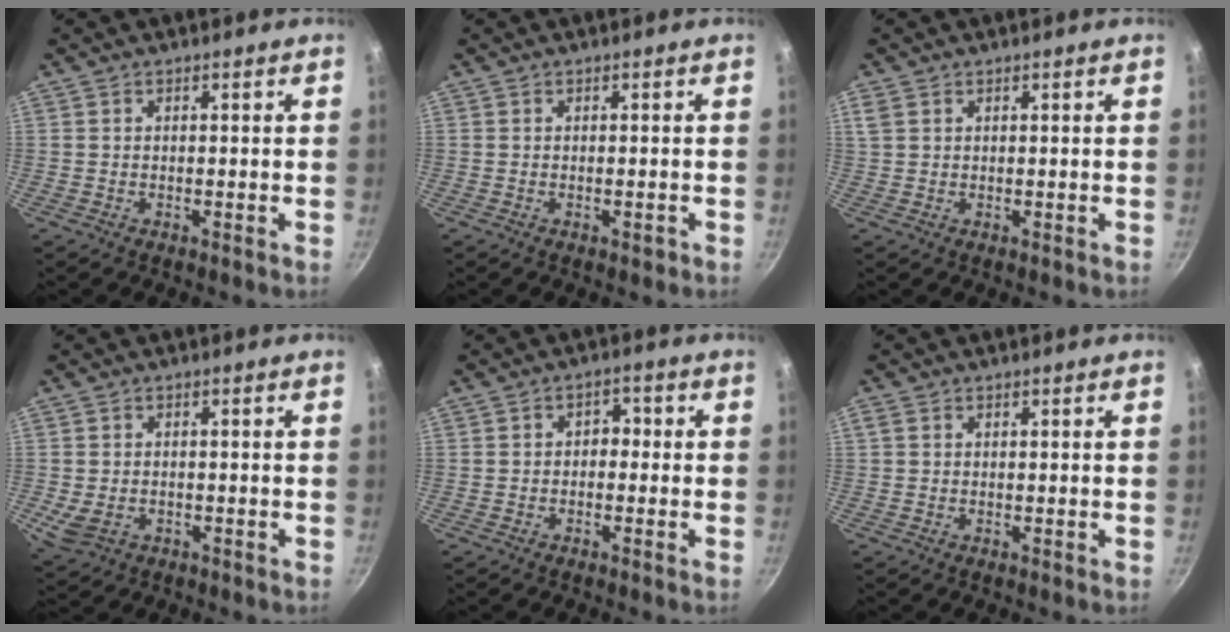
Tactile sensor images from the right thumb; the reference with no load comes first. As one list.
[{"total": 1.0, "force": [-0.4, 0.5, 0.8], "torque": [-0.008, 0.002, -0.005]}, {"total": 2.3, "force": [1.1, 1.6, 1.3], "torque": [-0.027, 0.003, 0.027]}, {"total": 4.6, "force": [-1.1, 3.4, 2.8], "torque": [-0.056, -0.005, -0.012]}, {"total": 2.5, "force": [-0.5, 1.9, 1.5], "torque": [-0.003, 0.011, -0.014]}, {"total": 0.9, "force": [0.3, 0.8, 0.4], "torque": [-0.010, 0.004, 0.005]}]